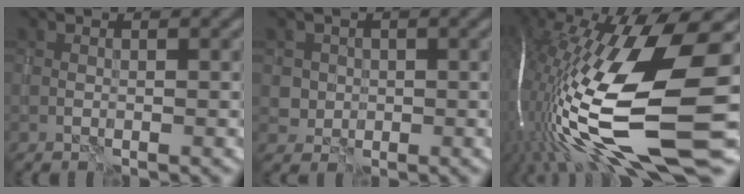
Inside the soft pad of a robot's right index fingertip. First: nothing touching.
{"total": 2.0, "force": [0.2, 1.9, 0.4], "torque": [-0.004, -0.003, 0.019]}
{"total": 18.9, "force": [-3.6, 4.7, 17.9], "torque": [-0.357, -0.012, -0.064]}